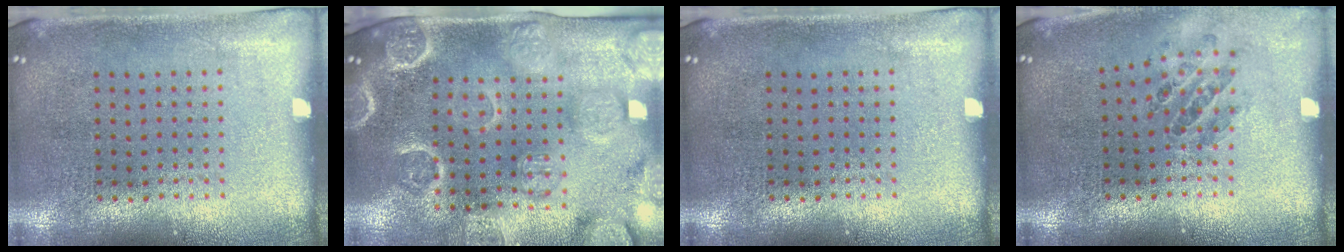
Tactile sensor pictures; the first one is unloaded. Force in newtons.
{"total": 4.1, "press": 3.7, "slide": 1.7}
{"total": 0.0}
{"total": 0.8, "press": 0.8, "slide": 0.0}